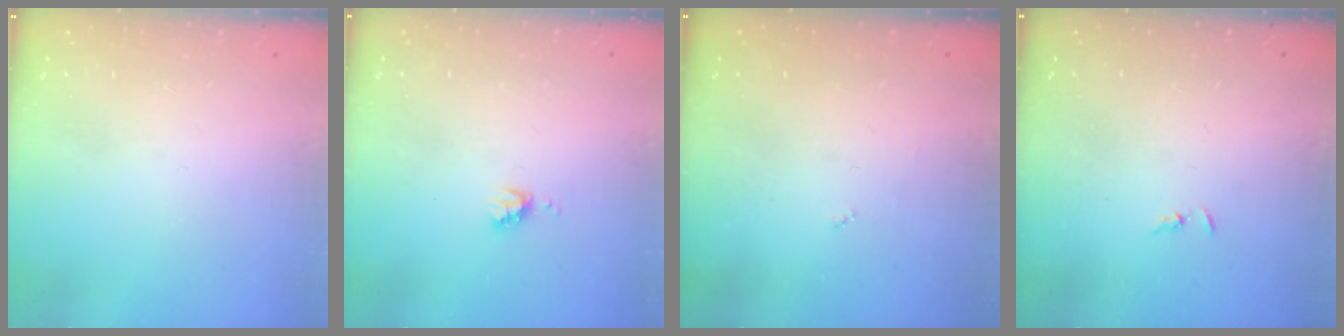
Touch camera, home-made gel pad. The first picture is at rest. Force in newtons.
{"total": 3.7, "press": 3.7, "slide": 0.4}
{"total": 2.7, "press": 2.7, "slide": 0.4}
{"total": 1.3, "press": 1.2, "slide": 0.3}